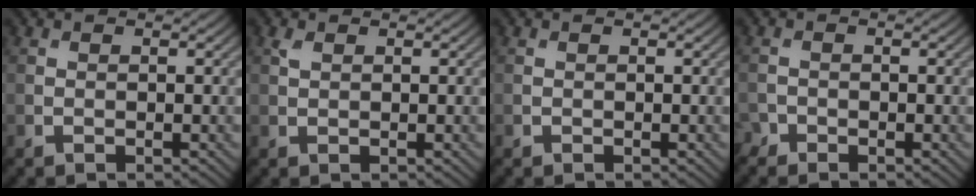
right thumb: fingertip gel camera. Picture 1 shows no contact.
{"total": 1.0, "force": [0.5, 0.5, 0.6], "torque": [-0.019, 0.001, 0.012]}
{"total": 0.0}
{"total": 1.2, "force": [-1.1, 0.5, 0.0], "torque": [-0.001, -0.001, -0.027]}